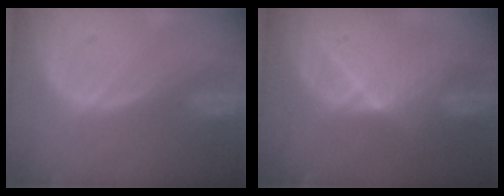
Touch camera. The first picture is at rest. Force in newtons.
{"total": 8.5, "press": 7.6, "slide": 3.7}